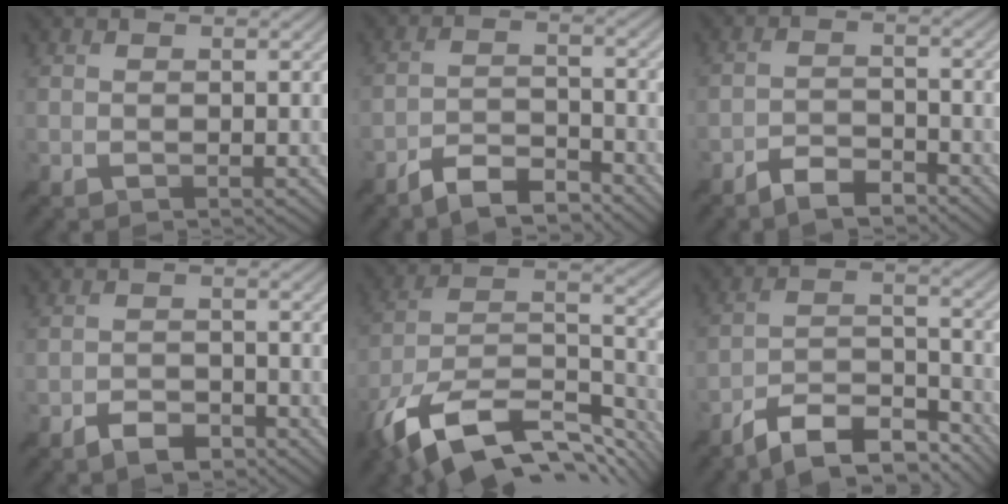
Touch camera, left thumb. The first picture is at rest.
{"total": 5.9, "force": [-5.1, 1.4, 2.5], "torque": [-0.046, -0.001, -0.099]}
{"total": 4.4, "force": [-3.9, 1.2, 1.8], "torque": [-0.033, 0.000, -0.073]}
{"total": 3.4, "force": [-2.7, 1.4, 1.4], "torque": [-0.023, -0.001, -0.051]}
{"total": 18.2, "force": [-11.4, 8.4, 11.4], "torque": [-0.270, -0.040, -0.180]}
{"total": 10.9, "force": [-9.1, 2.9, 5.1], "torque": [-0.085, 0.003, -0.170]}